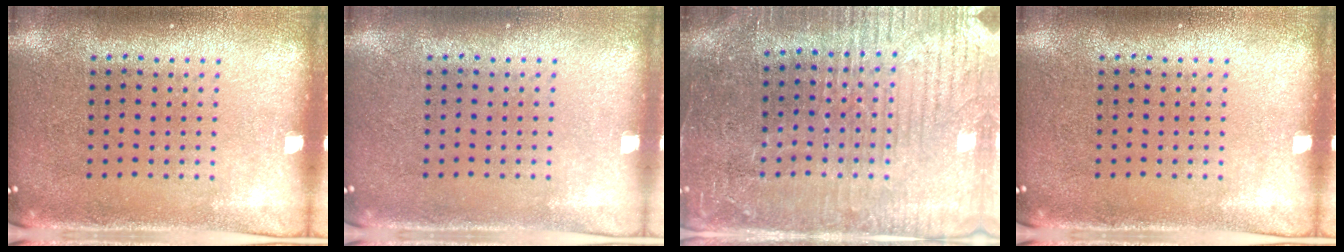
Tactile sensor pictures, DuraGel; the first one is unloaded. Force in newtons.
{"total": 0.0}
{"total": 4.2, "press": 3.9, "slide": 1.4}
{"total": 0.0}